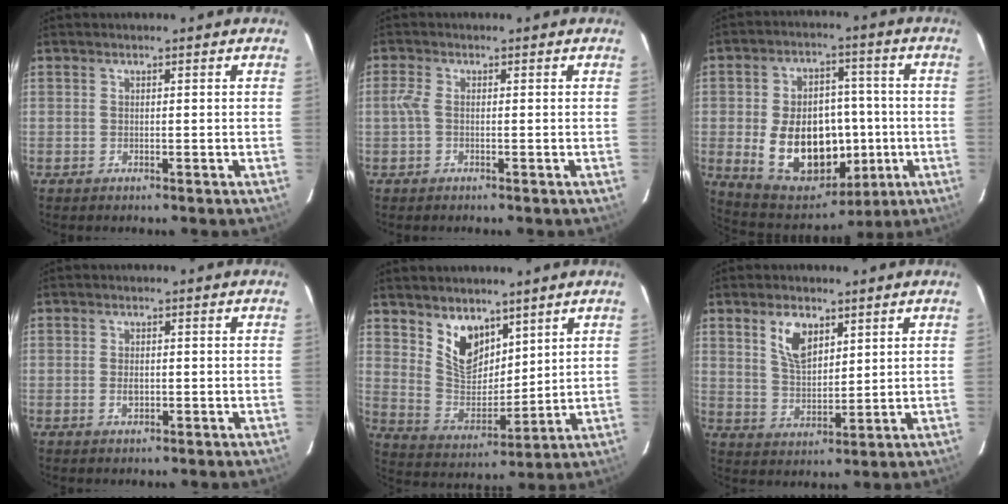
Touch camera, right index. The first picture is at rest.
{"total": 2.1, "force": [-0.2, 0.9, 1.9], "torque": [-0.044, 0.004, -0.006]}
{"total": 19.4, "force": [-3.0, 13.4, 13.7], "torque": [-0.275, 0.013, -0.017]}
{"total": 2.2, "force": [-0.6, 1.5, 1.5], "torque": [-0.028, 0.000, -0.009]}
{"total": 10.1, "force": [6.5, 5.8, 5.0], "torque": [-0.088, -0.002, 0.136]}
{"total": 7.5, "force": [3.8, 3.9, 5.1], "torque": [-0.092, 0.006, 0.078]}